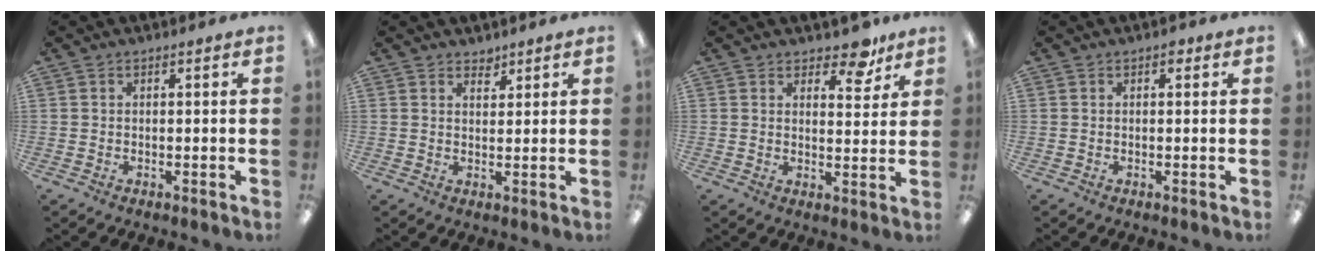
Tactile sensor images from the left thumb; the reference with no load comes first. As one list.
[{"total": 2.4, "force": [2.2, 1.0, 0.2], "torque": [0.011, -0.016, 0.039]}, {"total": 7.4, "force": [5.5, 3.4, 3.5], "torque": [-0.035, -0.030, 0.093]}, {"total": 1.0, "force": [0.4, 0.6, 0.6], "torque": [-0.004, 0.000, 0.006]}]